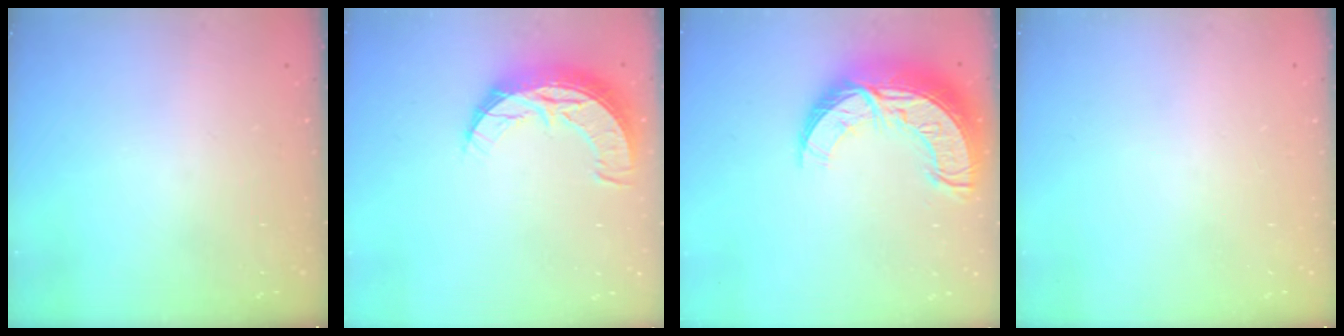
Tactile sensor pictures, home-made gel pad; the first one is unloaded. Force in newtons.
{"total": 10.6, "press": 10.6, "slide": 0.8}
{"total": 17.2, "press": 17.1, "slide": 1.4}
{"total": 0.0}